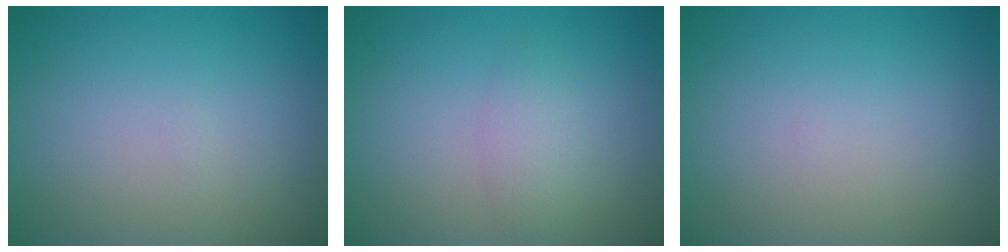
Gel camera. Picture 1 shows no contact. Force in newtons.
{"total": 1.8, "press": 1.8, "slide": 0.0}
{"total": 0.0}